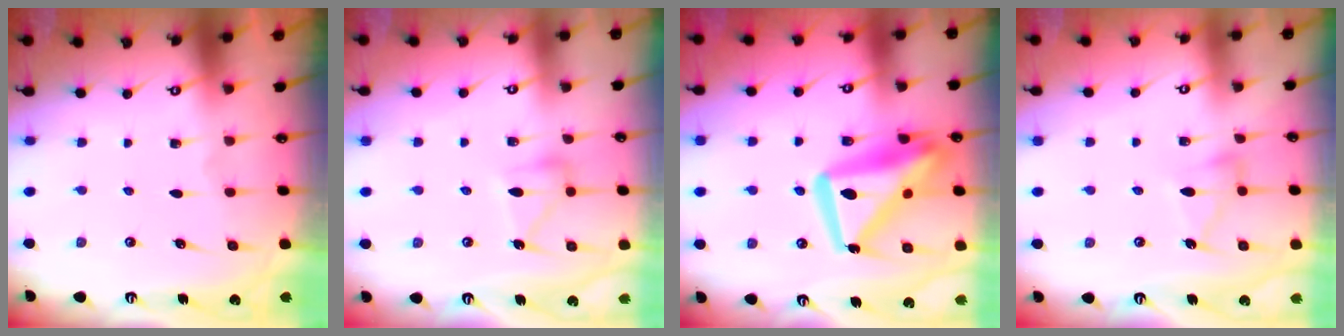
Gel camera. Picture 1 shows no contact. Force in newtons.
{"total": 11.1, "press": 11.1, "slide": 0.6}
{"total": 19.0, "press": 18.9, "slide": 2.4}
{"total": 7.4, "press": 7.4, "slide": 0.5}